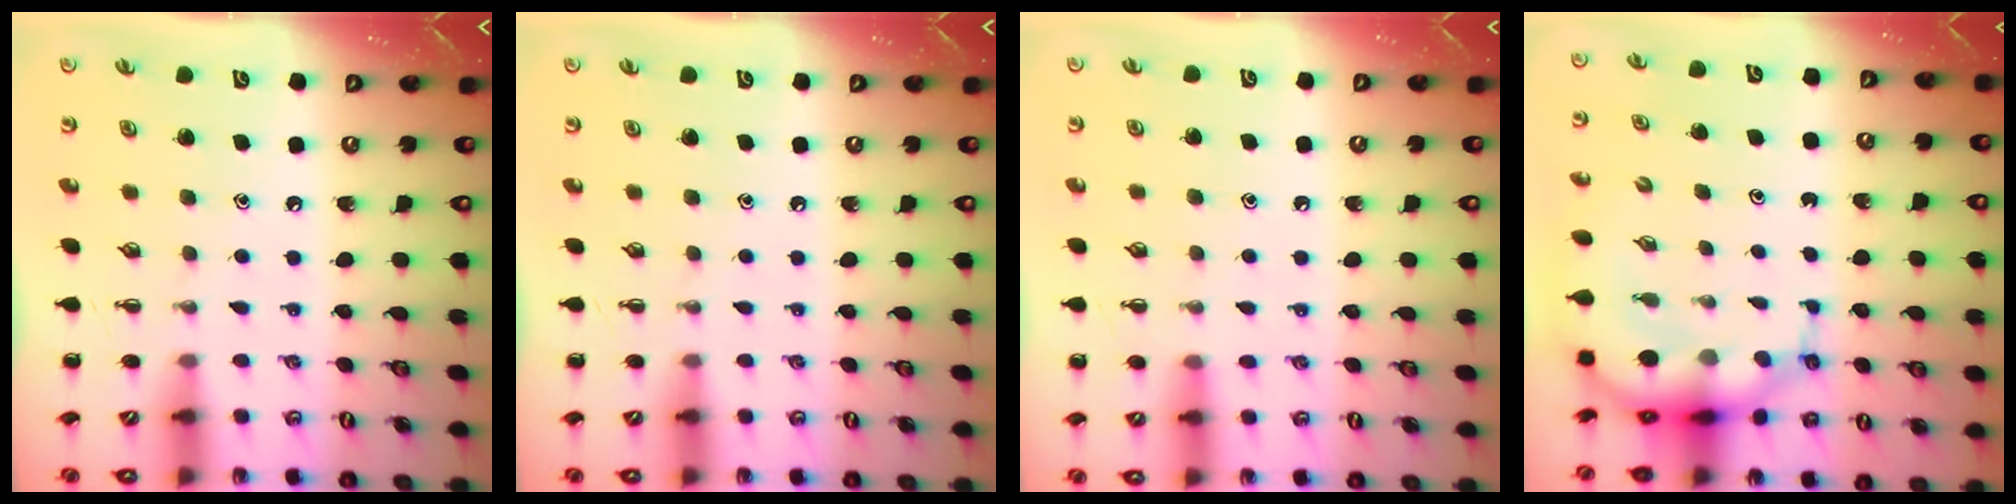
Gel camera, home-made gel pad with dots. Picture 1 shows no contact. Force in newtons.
{"total": 0.0}
{"total": 8.8, "press": 8.4, "slide": 2.4}
{"total": 8.7, "press": 8.3, "slide": 2.4}